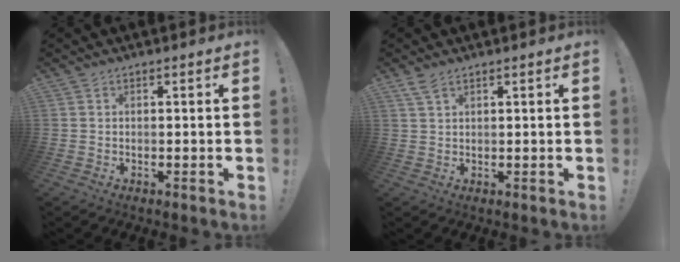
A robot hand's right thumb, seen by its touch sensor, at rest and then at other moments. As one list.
[{"total": 2.9, "force": [2.0, 1.1, 1.8], "torque": [-0.038, -0.004, 0.037]}]